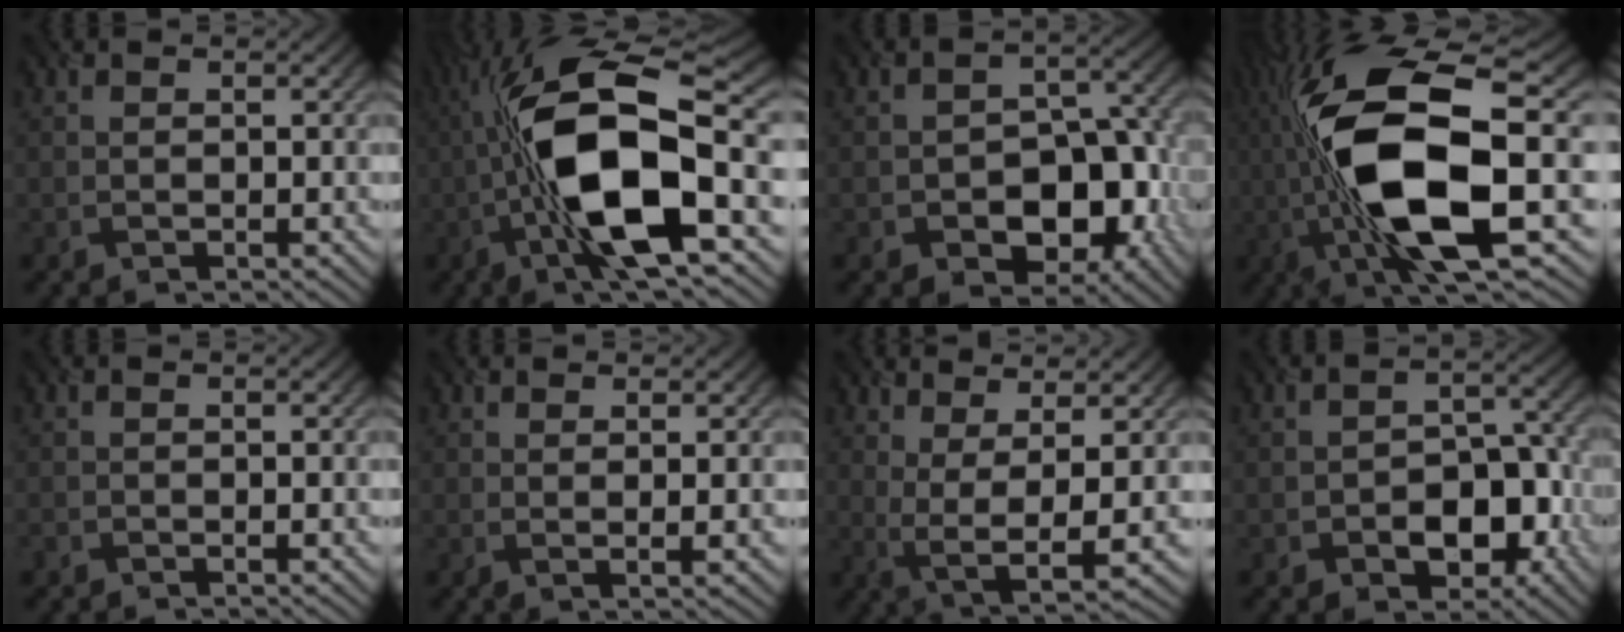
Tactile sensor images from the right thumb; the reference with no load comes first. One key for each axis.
{"total": 15.5, "fx": -2.9, "fy": 5.3, "fz": 14.2, "tx": -0.262, "ty": 0.022, "tz": -0.064}
{"total": 10.0, "fx": -4.2, "fy": 6.5, "fz": 6.3, "tx": -0.079, "ty": -0.012, "tz": -0.061}
{"total": 16.5, "fx": -1.7, "fy": 5.4, "fz": 15.5, "tx": -0.318, "ty": 0.013, "tz": -0.035}
{"total": 0.6, "fx": -0.5, "fy": 0.2, "fz": 0.3, "tx": -0.008, "ty": -0.005, "tz": -0.009}
{"total": 1.9, "fx": 0.6, "fy": 0.1, "fz": 1.7, "tx": -0.033, "ty": -0.001, "tz": 0.009}
{"total": 5.8, "fx": 1.1, "fy": 1.3, "fz": 5.6, "tx": -0.117, "ty": -0.001, "tz": 0.028}
{"total": 7.7, "fx": -3.6, "fy": 4.9, "fz": 4.8, "tx": -0.056, "ty": -0.002, "tz": -0.050}